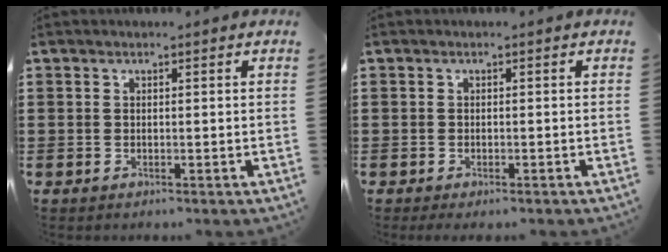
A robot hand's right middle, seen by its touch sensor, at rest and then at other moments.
{"total": 0.5, "force": [-0.5, 0.1, 0.2], "torque": [-0.006, -0.004, -0.008]}